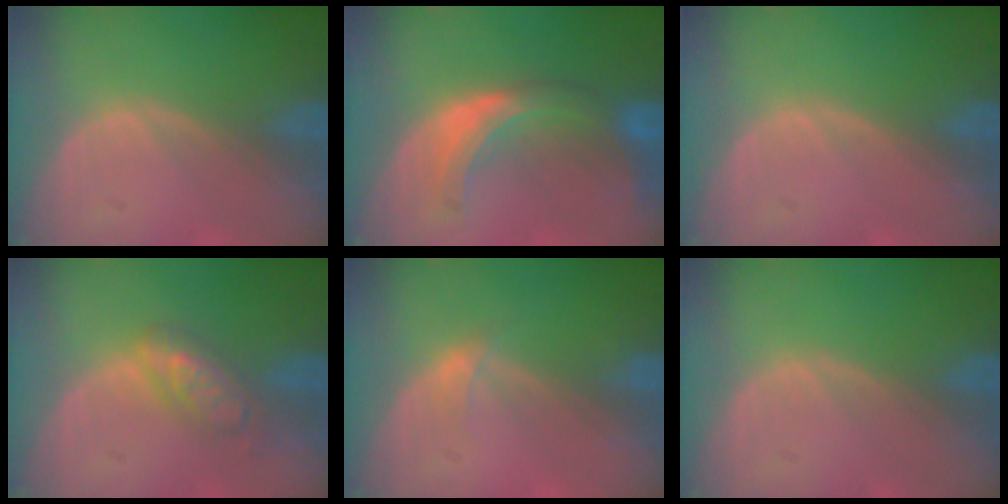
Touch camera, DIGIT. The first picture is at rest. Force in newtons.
{"total": 7.0, "press": 6.8, "slide": 1.6}
{"total": 0.0}
{"total": 4.6, "press": 4.5, "slide": 0.3}
{"total": 1.2, "press": 1.2, "slide": 0.1}
{"total": 0.0}